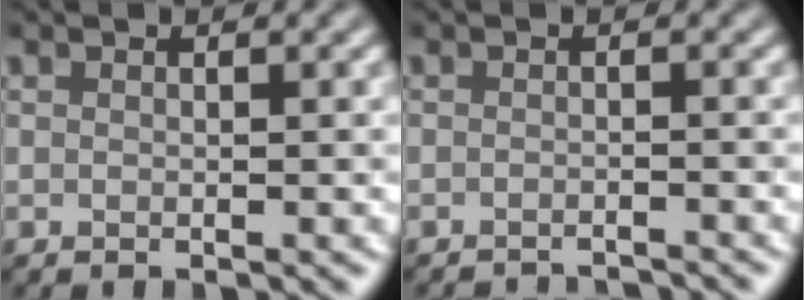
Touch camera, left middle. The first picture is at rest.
{"total": 3.4, "force": [-3.3, 0.3, 0.7], "torque": [-0.008, 0.005, -0.044]}